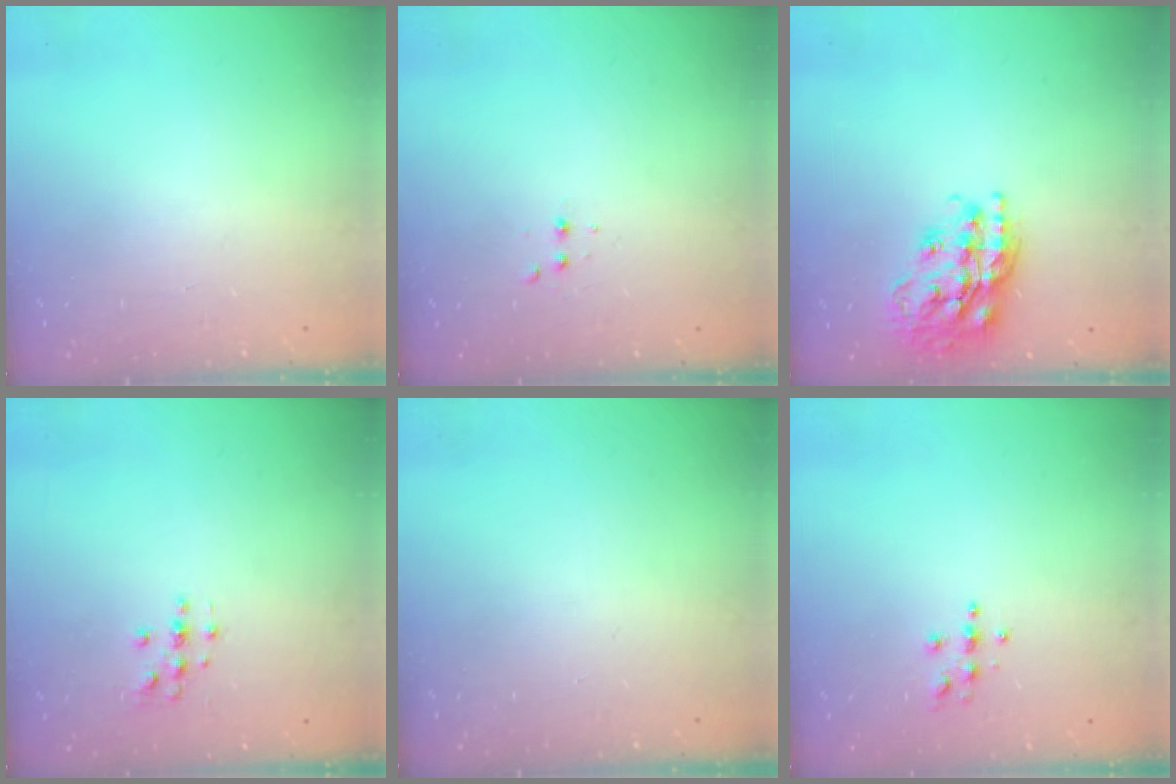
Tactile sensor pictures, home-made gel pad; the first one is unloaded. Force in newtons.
{"total": 2.5, "press": 2.4, "slide": 0.5}
{"total": 19.6, "press": 19.5, "slide": 1.7}
{"total": 2.0, "press": 2.0, "slide": 0.2}
{"total": 0.0}
{"total": 4.0, "press": 3.9, "slide": 0.4}